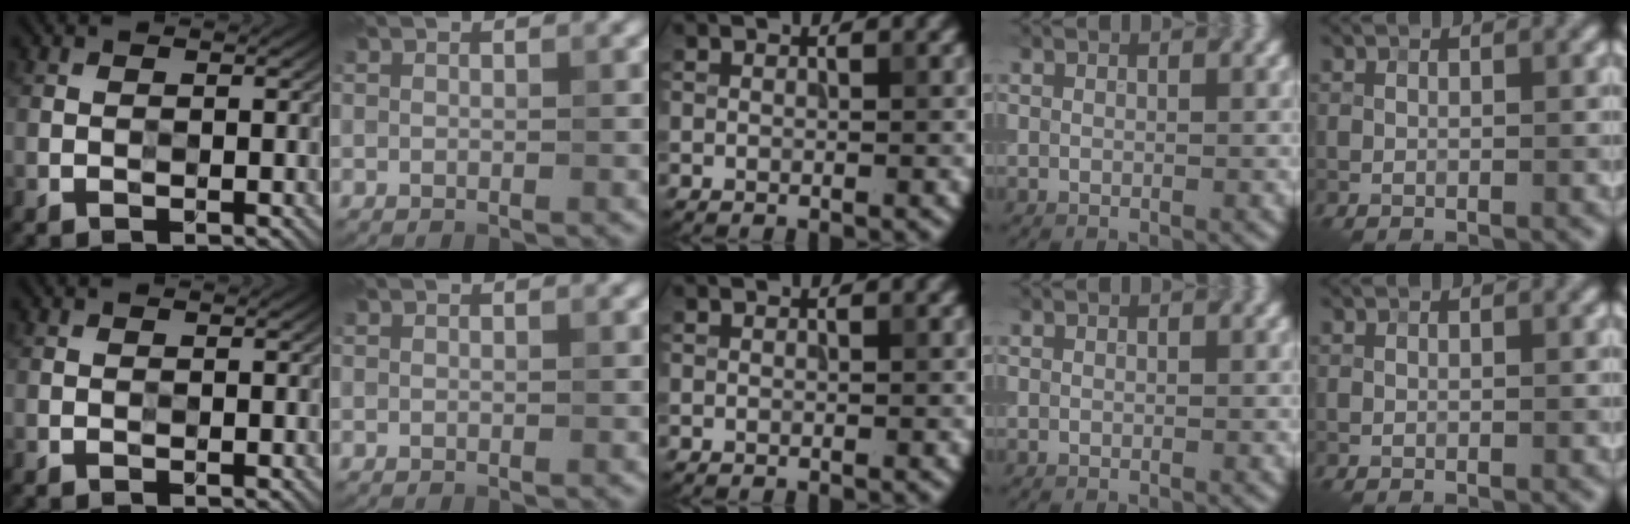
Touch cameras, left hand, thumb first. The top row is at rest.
{}